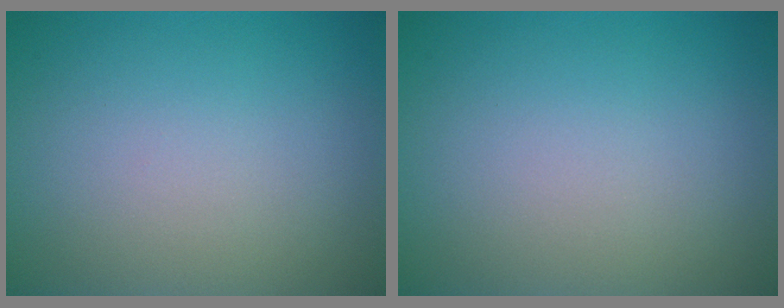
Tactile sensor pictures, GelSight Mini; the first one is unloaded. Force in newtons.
{"total": 0.0}